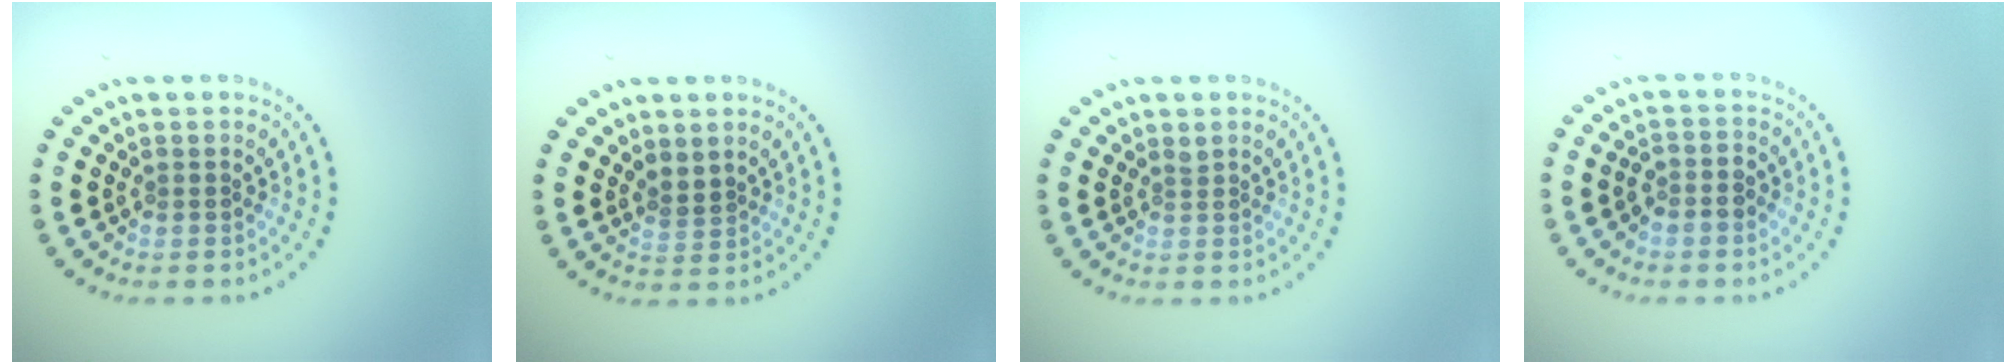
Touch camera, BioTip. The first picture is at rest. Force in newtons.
{"total": 0.9, "press": 0.6, "slide": 0.7}
{"total": 0.5, "press": 0.4, "slide": 0.4}
{"total": 1.9, "press": 1.7, "slide": 0.8}